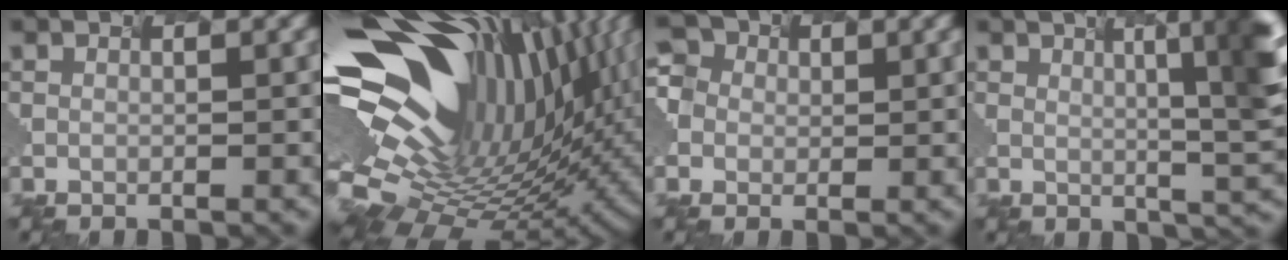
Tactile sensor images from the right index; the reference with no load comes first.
{"total": 18.2, "force": [4.3, 10.6, 14.1], "torque": [-0.289, 0.013, 0.092]}
{"total": 3.3, "force": [0.2, 3.2, 0.8], "torque": [-0.036, 0.015, -0.003]}
{"total": 6.9, "force": [2.5, 1.1, 6.4], "torque": [-0.085, 0.008, 0.047]}